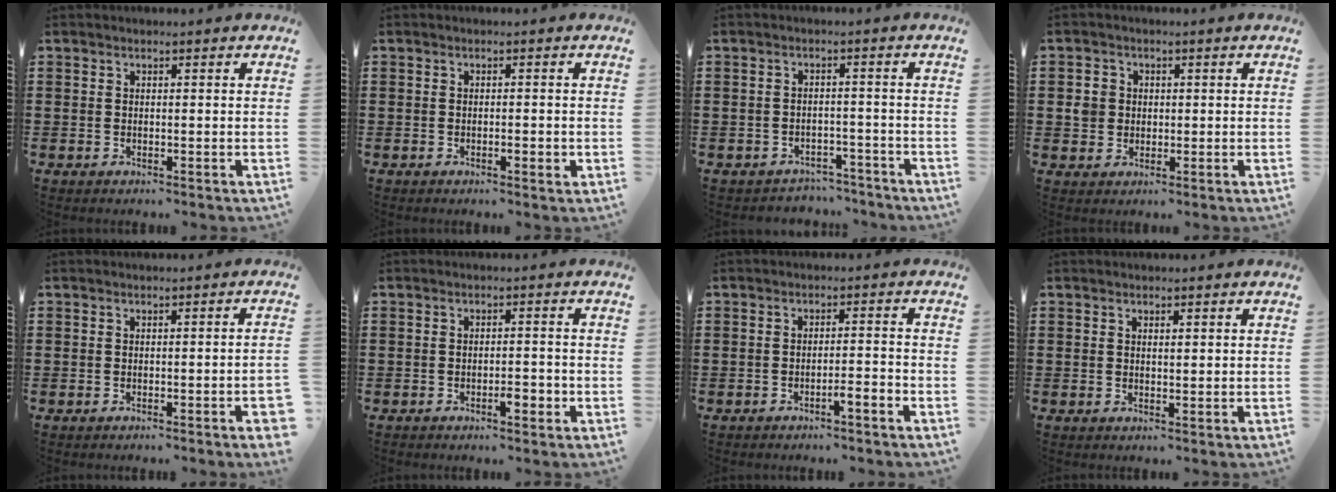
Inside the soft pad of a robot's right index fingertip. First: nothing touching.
{"total": 1.5, "force": [-0.6, 0.3, 1.4], "torque": [-0.024, -0.003, -0.010]}
{"total": 2.7, "force": [-2.7, 0.6, 0.0], "torque": [-0.009, 0.000, -0.057]}
{"total": 3.1, "force": [0.2, 2.8, 1.1], "torque": [-0.032, 0.010, 0.000]}
{"total": 1.7, "force": [-1.0, -0.1, 1.3], "torque": [-0.020, -0.002, -0.019]}
{"total": 2.8, "force": [-1.5, 0.8, 2.1], "torque": [-0.036, 0.003, -0.029]}
{"total": 2.2, "force": [-1.8, -0.3, 1.2], "torque": [-0.021, 0.000, -0.036]}
{"total": 0.7, "force": [0.3, 0.2, 0.6], "torque": [-0.012, 0.002, 0.005]}